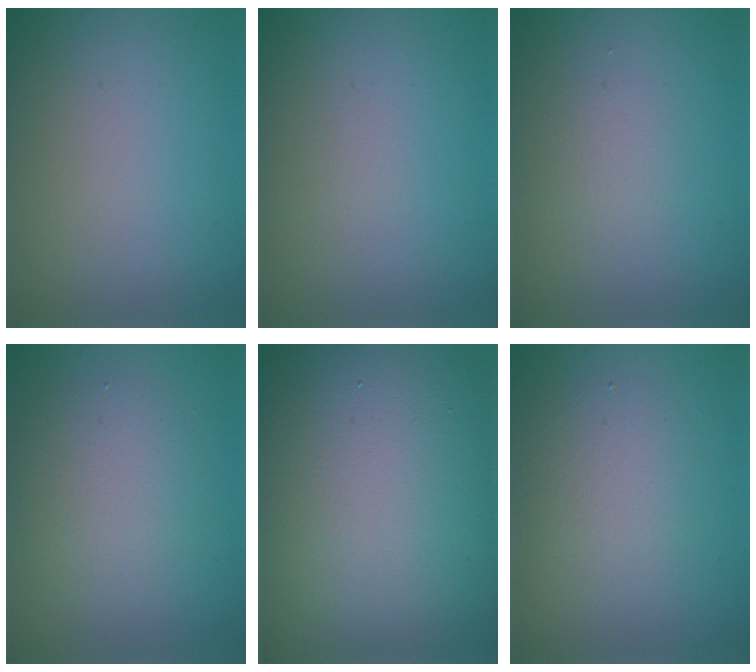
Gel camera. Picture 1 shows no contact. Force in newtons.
{"total": 0.0}
{"total": 1.1, "press": 1.1, "slide": 0.1}
{"total": 3.8, "press": 3.8, "slide": 0.2}
{"total": 19.8, "press": 19.7, "slide": 1.4}
{"total": 2.9, "press": 2.9, "slide": 0.4}